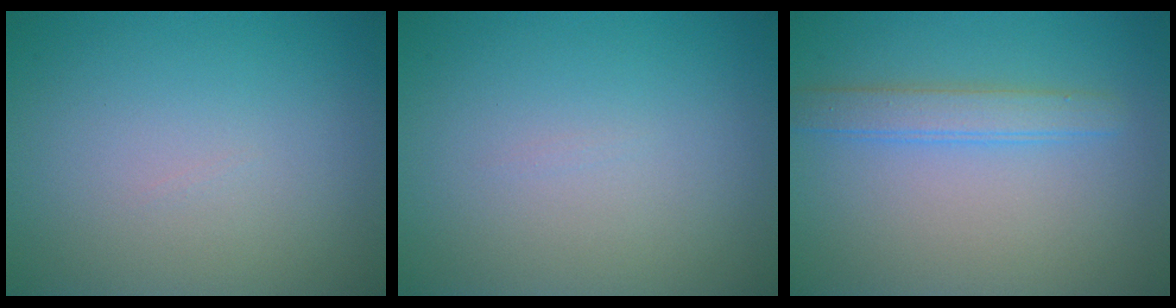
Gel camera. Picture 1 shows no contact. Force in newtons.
{"total": 0.0}
{"total": 2.5, "press": 2.5, "slide": 0.1}